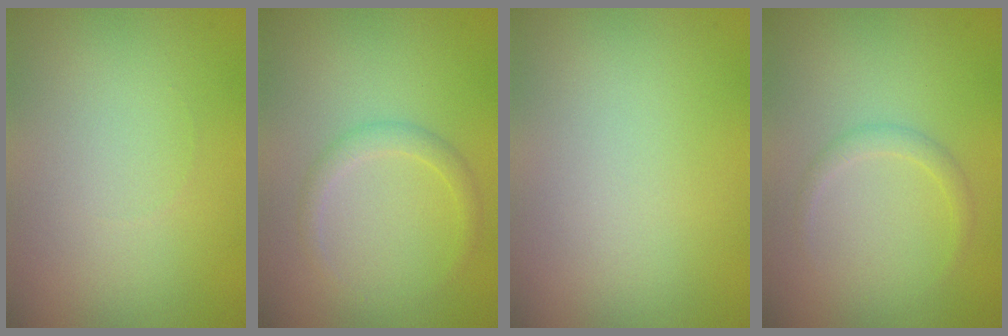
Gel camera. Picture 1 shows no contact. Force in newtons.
{"total": 1.6, "press": 1.6, "slide": 0.1}
{"total": 0.0}
{"total": 1.2, "press": 1.2, "slide": 0.1}